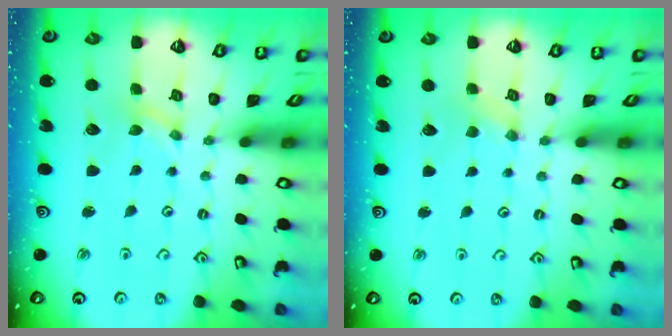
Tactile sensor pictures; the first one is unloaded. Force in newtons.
{"total": 0.0}